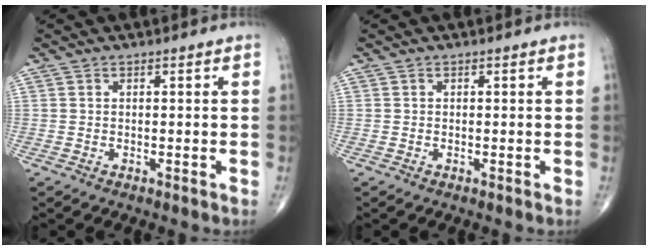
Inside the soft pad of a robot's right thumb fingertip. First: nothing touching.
{"total": 0.0}